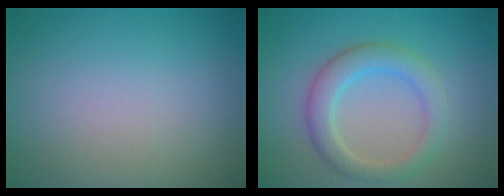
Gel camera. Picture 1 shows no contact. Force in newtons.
{"total": 3.8, "press": 3.8, "slide": 0.1}